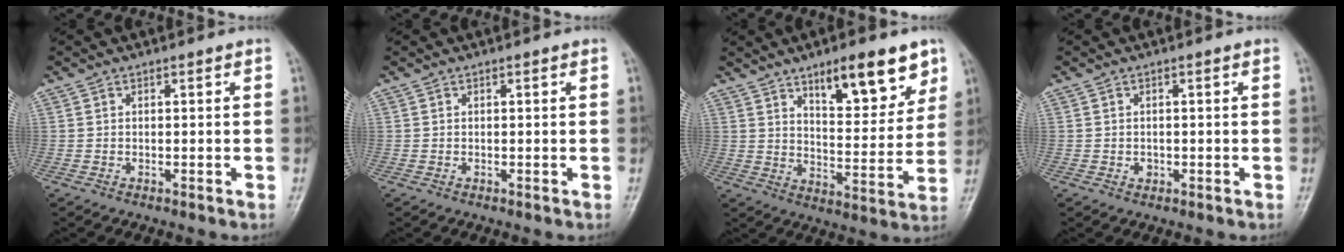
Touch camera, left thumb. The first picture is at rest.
{"total": 0.6, "force": [0.1, 0.2, 0.6], "torque": [-0.010, 0.003, 0.004]}
{"total": 14.3, "force": [8.7, 5.0, 10.2], "torque": [-0.110, -0.050, 0.136]}
{"total": 1.2, "force": [-0.3, 1.0, 0.6], "torque": [-0.003, 0.005, -0.002]}